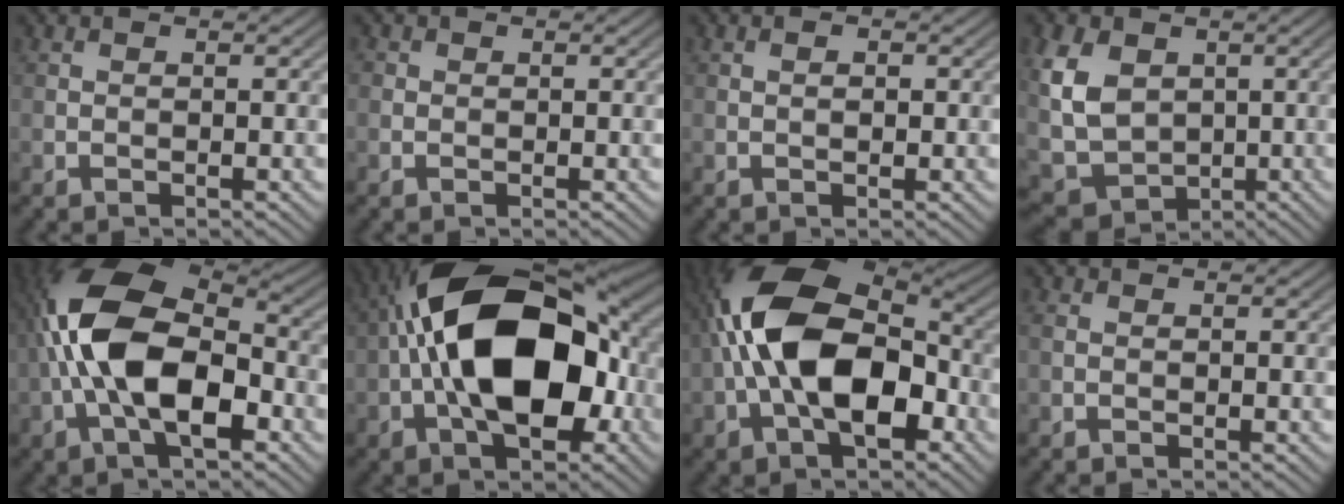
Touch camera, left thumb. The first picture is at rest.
{"total": 0.7, "force": [0.0, 0.7, 0.1], "torque": [0.001, -0.004, -0.003]}
{"total": 1.1, "force": [0.1, 0.6, 1.0], "torque": [-0.008, -0.005, 0.004]}
{"total": 9.3, "force": [1.4, 7.2, 5.7], "torque": [-0.160, -0.002, 0.025]}
{"total": 15.2, "force": [-2.3, 8.1, 12.6], "torque": [-0.253, 0.011, -0.066]}
{"total": 17.3, "force": [-1.0, 9.7, 14.3], "torque": [-0.244, 0.030, -0.034]}
{"total": 16.4, "force": [-1.9, 9.5, 13.3], "torque": [-0.247, 0.024, -0.056]}
{"total": 0.7, "force": [-0.3, 0.4, 0.5], "torque": [-0.017, 0.000, -0.009]}